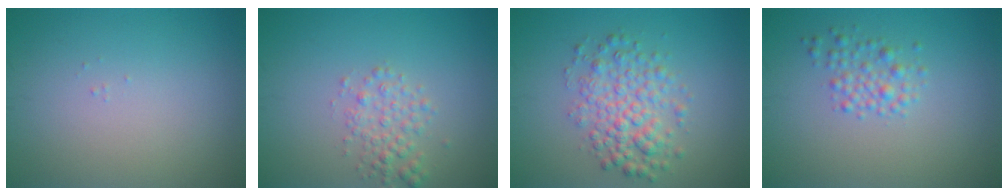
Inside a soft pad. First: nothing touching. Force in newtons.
{"total": 2.2, "press": 2.2, "slide": 0.1}
{"total": 4.3, "press": 4.3, "slide": 0.1}
{"total": 2.0, "press": 2.0, "slide": 0.0}